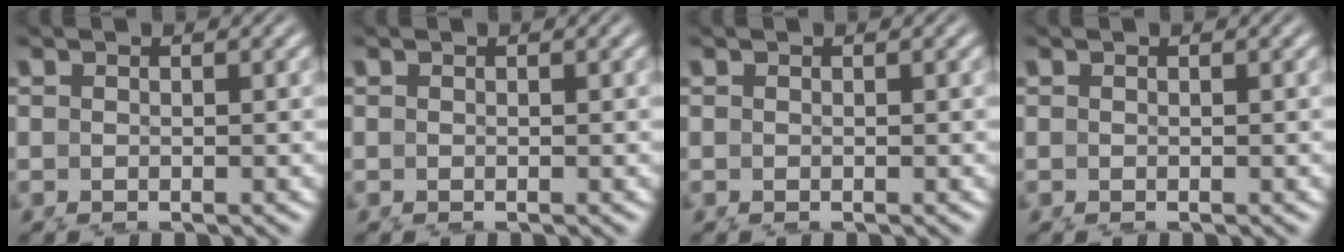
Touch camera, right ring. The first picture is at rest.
{"total": 0.0}
{"total": 0.0}
{"total": 0.0}